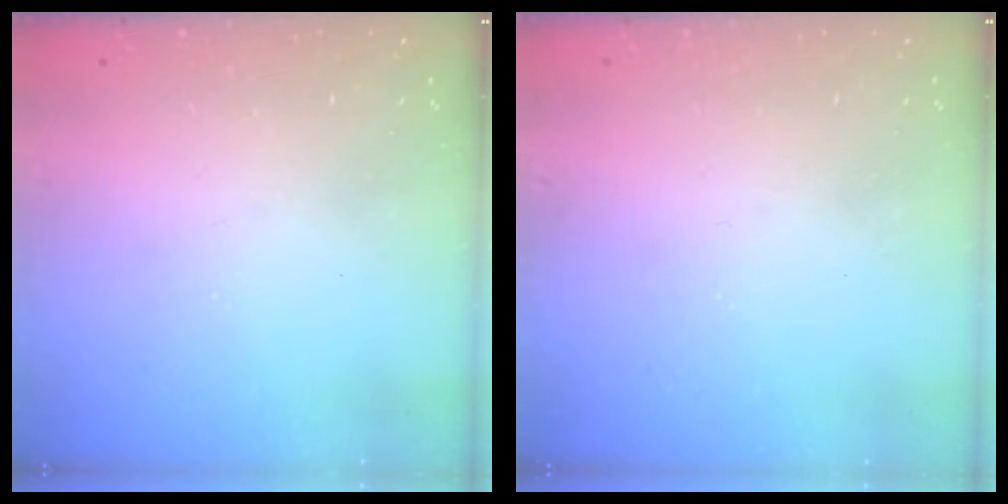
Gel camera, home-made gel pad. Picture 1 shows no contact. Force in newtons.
{"total": 0.5, "press": 0.5, "slide": 0.1}